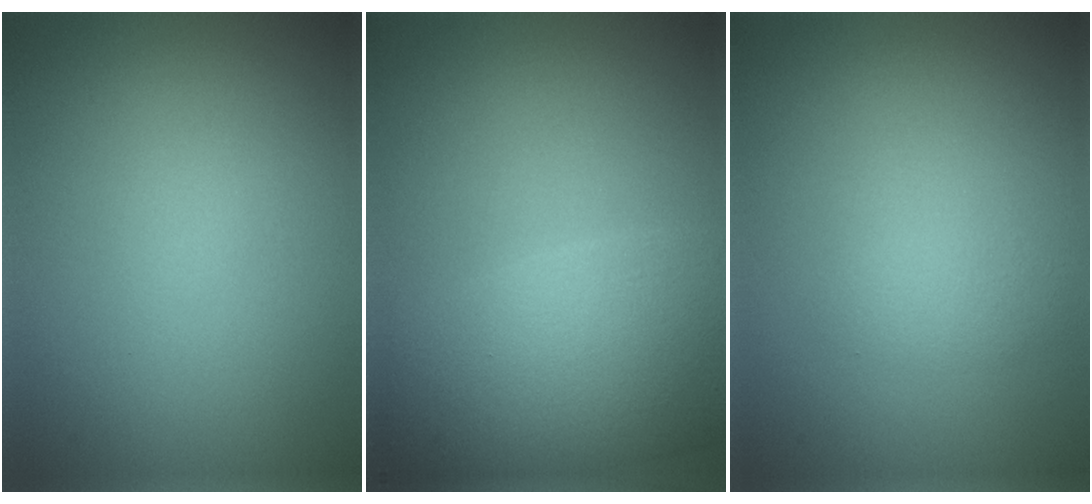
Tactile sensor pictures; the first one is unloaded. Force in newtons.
{"total": 8.3, "press": 8.3, "slide": 0.5}
{"total": 1.1, "press": 1.1, "slide": 0.1}